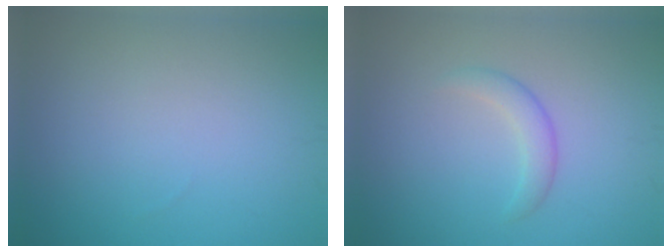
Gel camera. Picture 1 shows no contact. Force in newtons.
{"total": 1.8, "press": 1.8, "slide": 0.1}